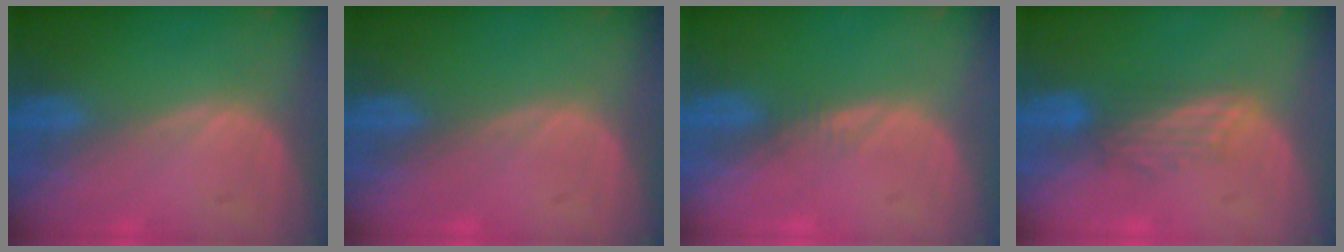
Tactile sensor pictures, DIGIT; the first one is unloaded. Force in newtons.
{"total": 0.0}
{"total": 0.8, "press": 0.8, "slide": 0.1}
{"total": 3.2, "press": 3.1, "slide": 0.7}